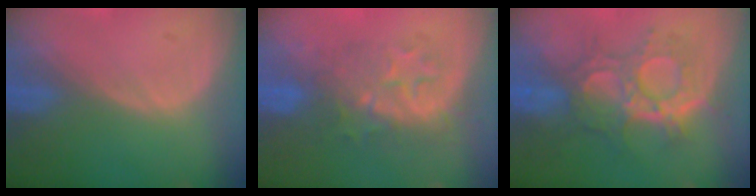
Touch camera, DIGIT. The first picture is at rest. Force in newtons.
{"total": 8.3, "press": 7.8, "slide": 3.0}
{"total": 9.4, "press": 9.4, "slide": 0.6}